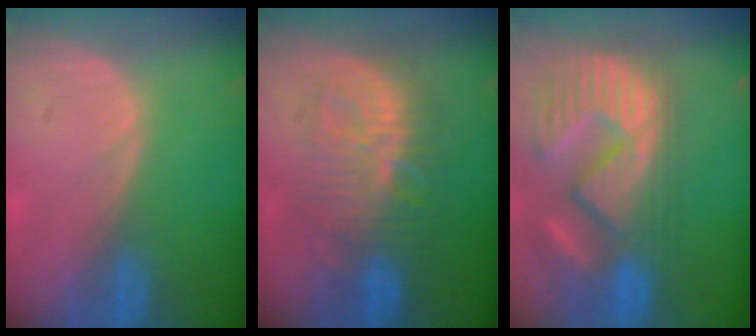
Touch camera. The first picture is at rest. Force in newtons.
{"total": 9.4, "press": 9.3, "slide": 1.4}
{"total": 14.4, "press": 12.2, "slide": 7.6}